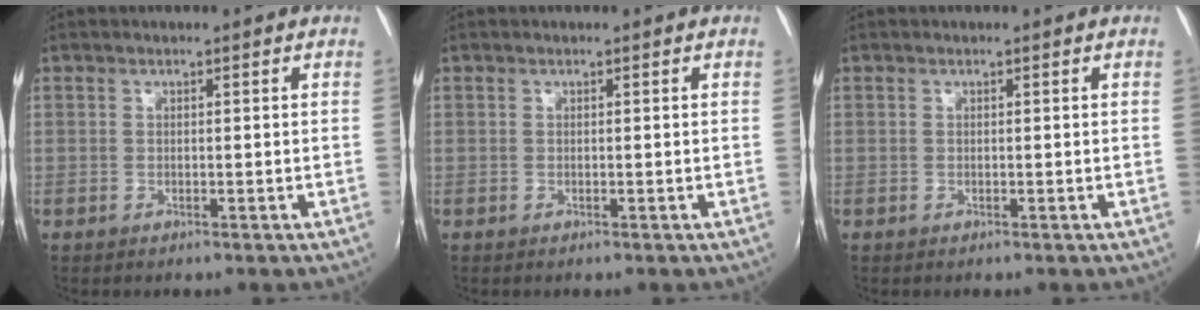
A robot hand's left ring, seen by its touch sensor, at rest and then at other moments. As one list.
[{"total": 0.0}, {"total": 0.0}]